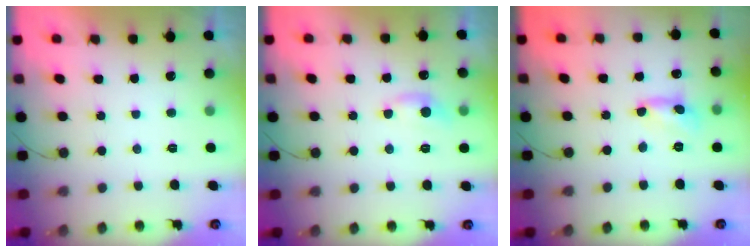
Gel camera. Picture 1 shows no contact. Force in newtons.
{"total": 5.1, "press": 5.1, "slide": 0.7}
{"total": 2.7, "press": 2.7, "slide": 0.1}